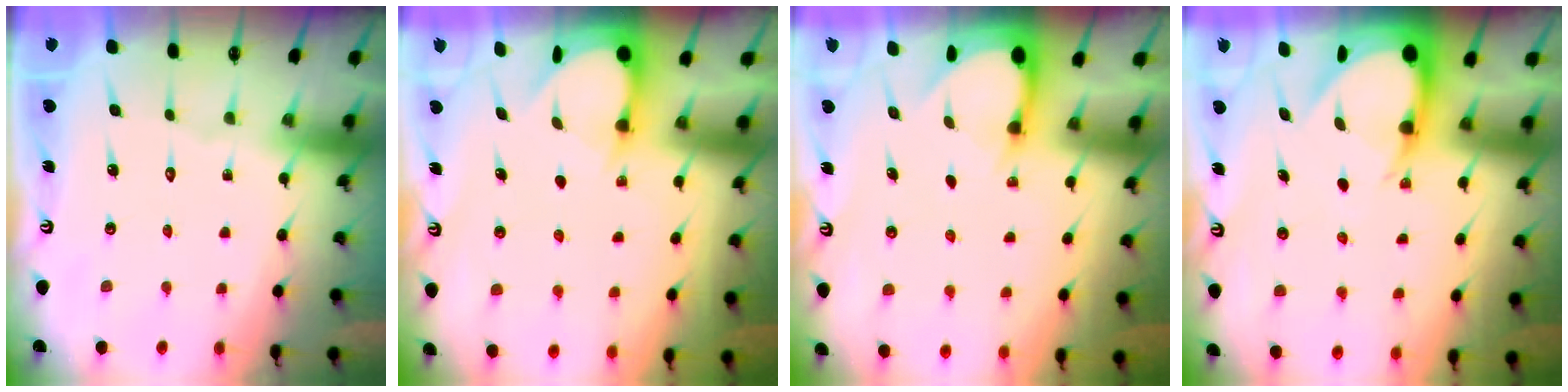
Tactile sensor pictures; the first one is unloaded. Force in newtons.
{"total": 3.5, "press": 3.5, "slide": 0.5}
{"total": 3.5, "press": 3.5, "slide": 0.2}
{"total": 8.0, "press": 8.0, "slide": 0.6}